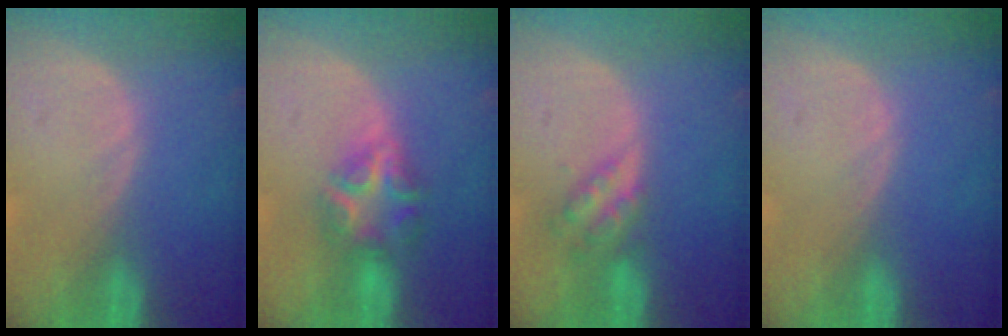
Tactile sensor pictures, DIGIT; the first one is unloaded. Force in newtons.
{"total": 6.0, "press": 5.9, "slide": 0.4}
{"total": 4.0, "press": 4.0, "slide": 0.3}
{"total": 0.0}